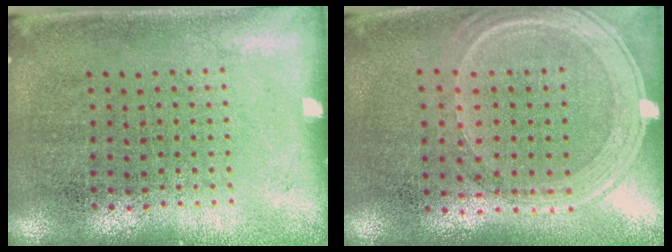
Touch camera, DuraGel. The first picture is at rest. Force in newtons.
{"total": 1.3, "press": 1.3, "slide": 0.3}